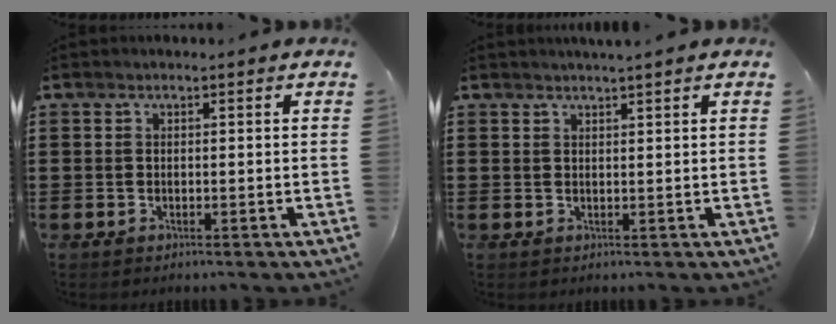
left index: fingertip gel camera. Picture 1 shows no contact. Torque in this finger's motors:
{"motor_torque": [0.25, -0.04, -0.17, -0.15]}